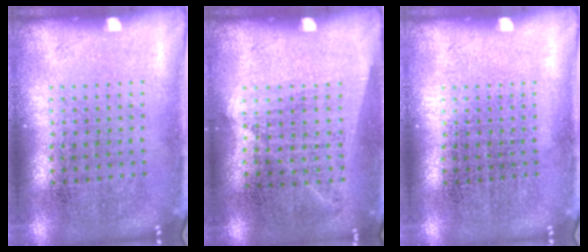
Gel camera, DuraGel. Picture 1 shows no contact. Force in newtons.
{"total": 1.1, "press": 1.0, "slide": 0.5}
{"total": 0.0}